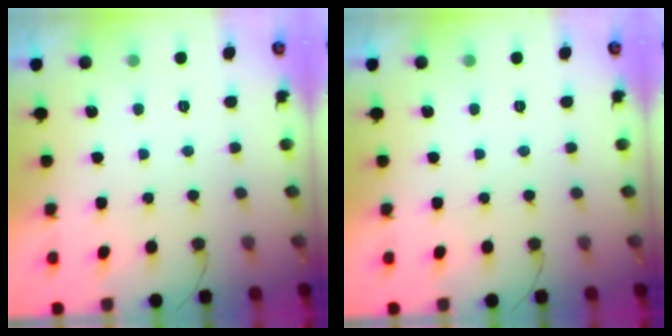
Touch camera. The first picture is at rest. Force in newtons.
{"total": 0.0}